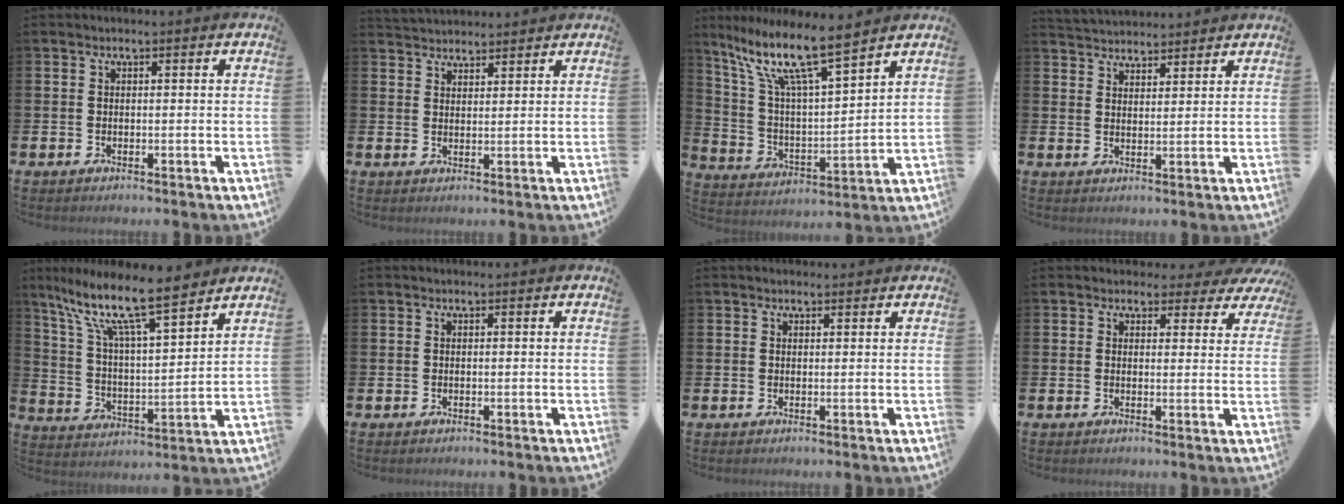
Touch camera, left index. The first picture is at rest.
{"total": 3.1, "force": [3.0, 0.7, -0.3], "torque": [-0.001, -0.010, 0.056]}
{"total": 11.7, "force": [9.2, 2.0, 6.9], "torque": [-0.161, -0.050, 0.154]}
{"total": 3.6, "force": [3.5, 0.7, -0.4], "torque": [-0.001, -0.019, 0.064]}
{"total": 12.3, "force": [10.1, 2.4, 6.7], "torque": [-0.153, -0.058, 0.168]}
{"total": 0.0}
{"total": 0.9, "force": [0.8, 0.4, 0.2], "torque": [0.006, 0.000, 0.012]}
{"total": 2.7, "force": [2.2, 1.5, 0.3], "torque": [0.003, -0.015, 0.033]}